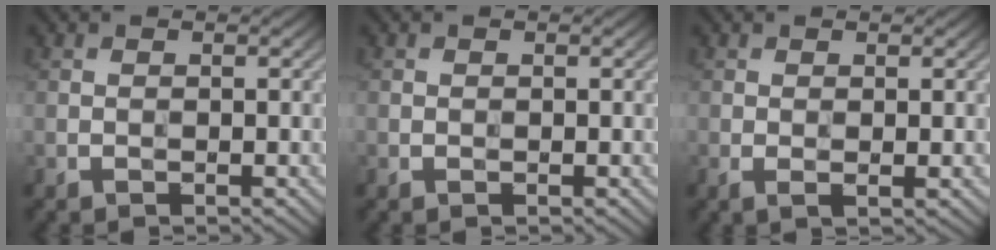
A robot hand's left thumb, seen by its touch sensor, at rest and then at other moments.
{"total": 0.0}
{"total": 1.4, "force": [0.1, 0.4, 1.3], "torque": [-0.029, -0.004, 0.001]}